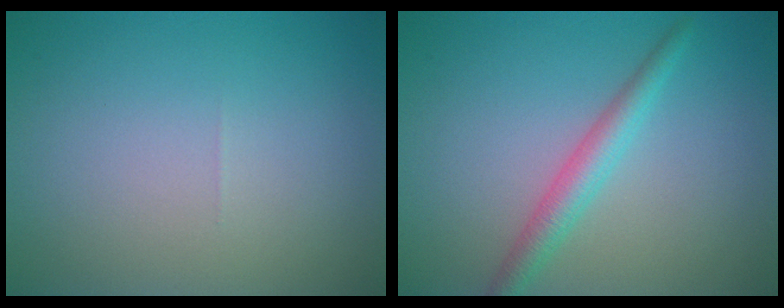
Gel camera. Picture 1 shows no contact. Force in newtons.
{"total": 2.7, "press": 2.7, "slide": 0.1}